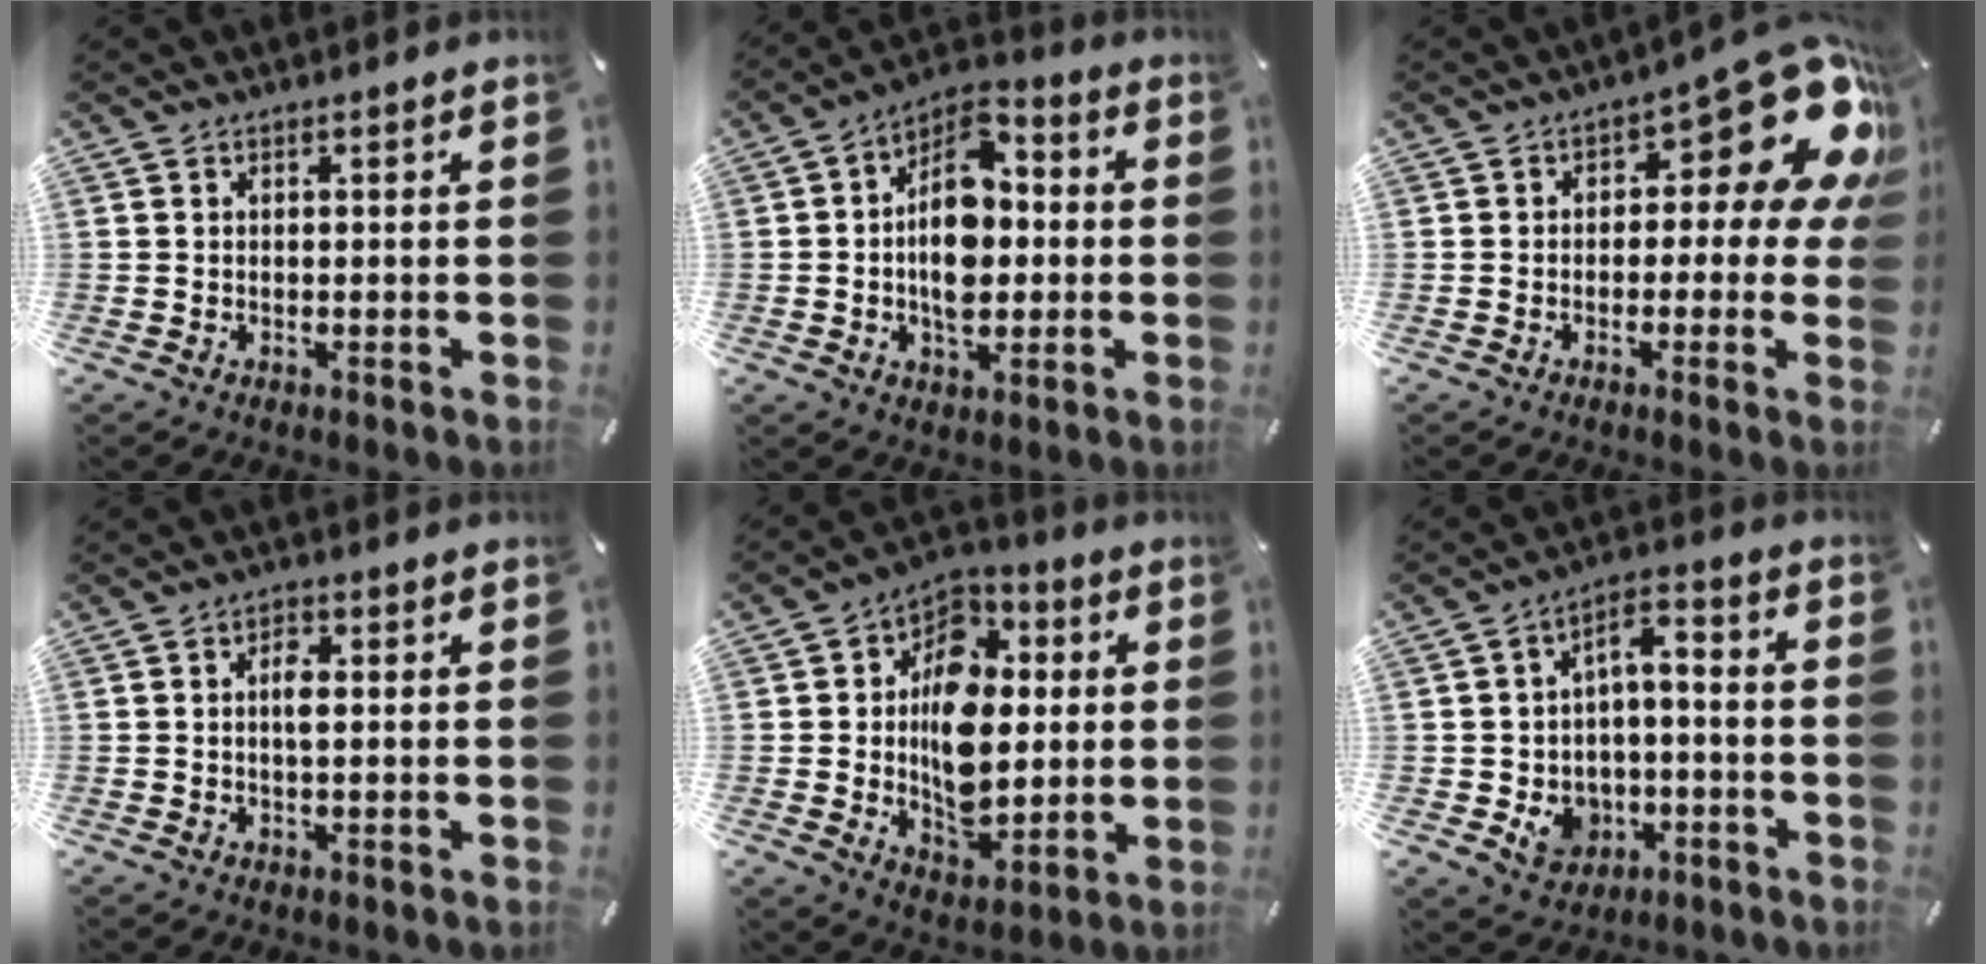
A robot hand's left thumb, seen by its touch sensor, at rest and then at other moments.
{"total": 13.3, "force": [-0.9, 8.9, 9.9], "torque": [-0.184, -0.001, -0.017]}
{"total": 16.0, "force": [7.1, 7.0, 12.5], "torque": [-0.159, -0.055, 0.115]}
{"total": 3.1, "force": [0.3, 1.4, 2.8], "torque": [-0.050, 0.004, 0.001]}
{"total": 15.7, "force": [-1.0, 12.1, 10.0], "torque": [-0.161, 0.003, -0.016]}
{"total": 9.2, "force": [-3.0, 7.4, 4.4], "torque": [-0.060, 0.021, -0.052]}